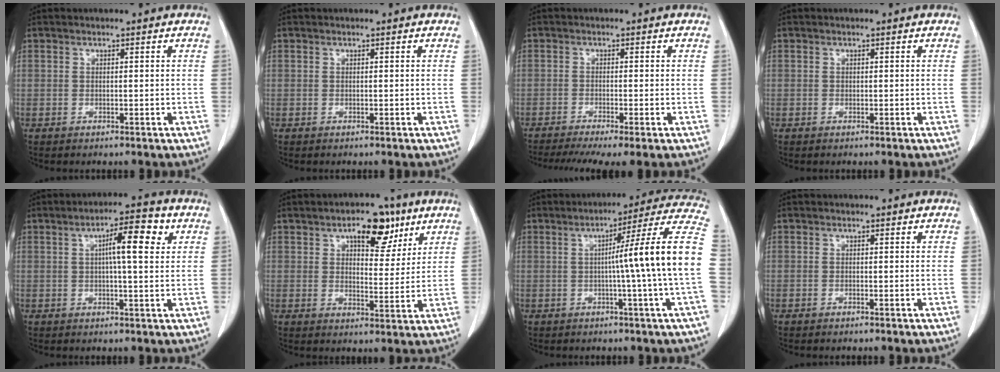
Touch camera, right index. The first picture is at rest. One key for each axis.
{"total": 0.0}
{"total": 8.4, "fx": -6.4, "fy": 0.5, "fz": 5.4, "tx": -0.080, "ty": -0.014, "tz": -0.101}
{"total": 0.0}
{"total": 7.5, "fx": 2.3, "fy": 1.1, "fz": 7.1, "tx": -0.112, "ty": 0.014, "tz": 0.032}
{"total": 8.3, "fx": 4.8, "fy": 3.8, "fz": 5.7, "tx": -0.075, "ty": 0.008, "tz": 0.070}
{"total": 15.3, "fx": -0.8, "fy": -2.9, "fz": 15.0, "tx": -0.193, "ty": 0.009, "tz": -0.017}
{"total": 0.0}